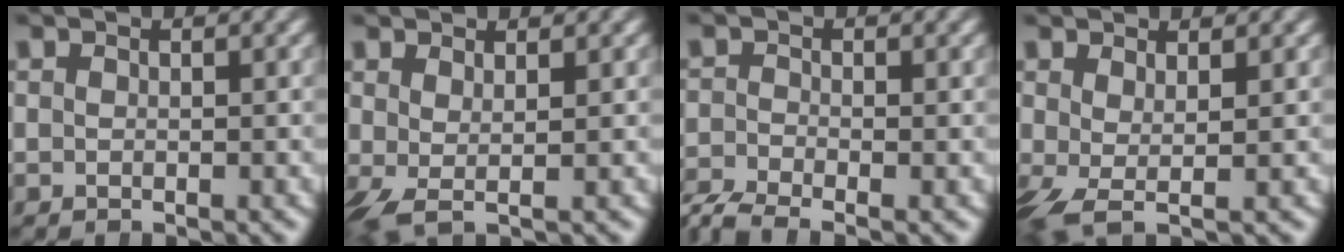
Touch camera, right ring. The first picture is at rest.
{"total": 1.4, "force": [0.1, 0.1, 1.4], "torque": [-0.038, -0.016, 0.014]}
{"total": 4.3, "force": [-3.6, 1.8, 1.7], "torque": [-0.028, -0.017, -0.054]}
{"total": 2.8, "force": [-1.0, 1.0, 2.4], "torque": [-0.066, -0.030, 0.003]}